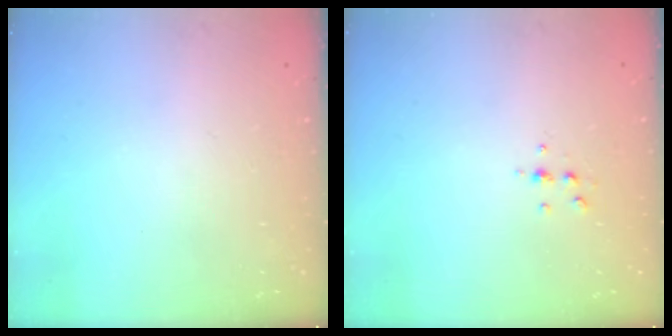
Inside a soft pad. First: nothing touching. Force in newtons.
{"total": 4.7, "press": 4.6, "slide": 1.0}